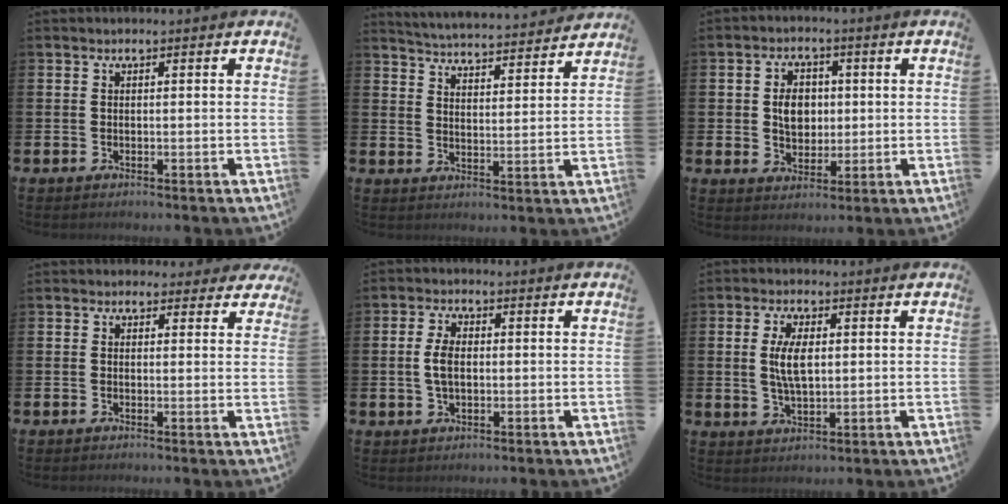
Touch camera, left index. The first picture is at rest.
{"total": 5.2, "force": [5.2, 0.2, 0.1], "torque": [-0.016, -0.046, 0.088]}
{"total": 4.8, "force": [0.8, 3.7, 2.9], "torque": [-0.050, 0.008, 0.007]}
{"total": 1.6, "force": [1.2, 1.0, 0.0], "torque": [0.003, 0.001, 0.020]}
{"total": 3.7, "force": [0.4, 2.2, 2.9], "torque": [-0.043, 0.003, 0.002]}
{"total": 5.2, "force": [1.1, 2.4, 4.5], "torque": [-0.082, 0.005, 0.016]}